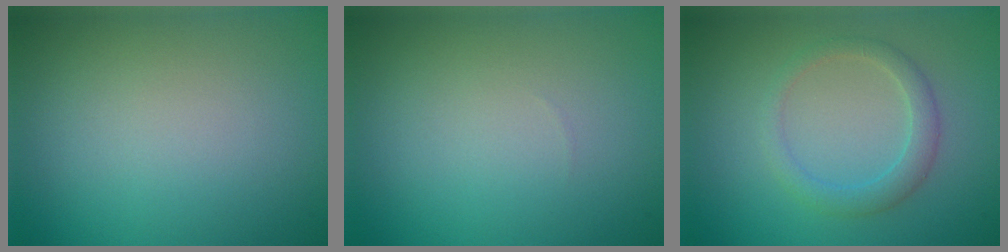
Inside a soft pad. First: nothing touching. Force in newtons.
{"total": 0.0}
{"total": 2.2, "press": 2.2, "slide": 0.0}